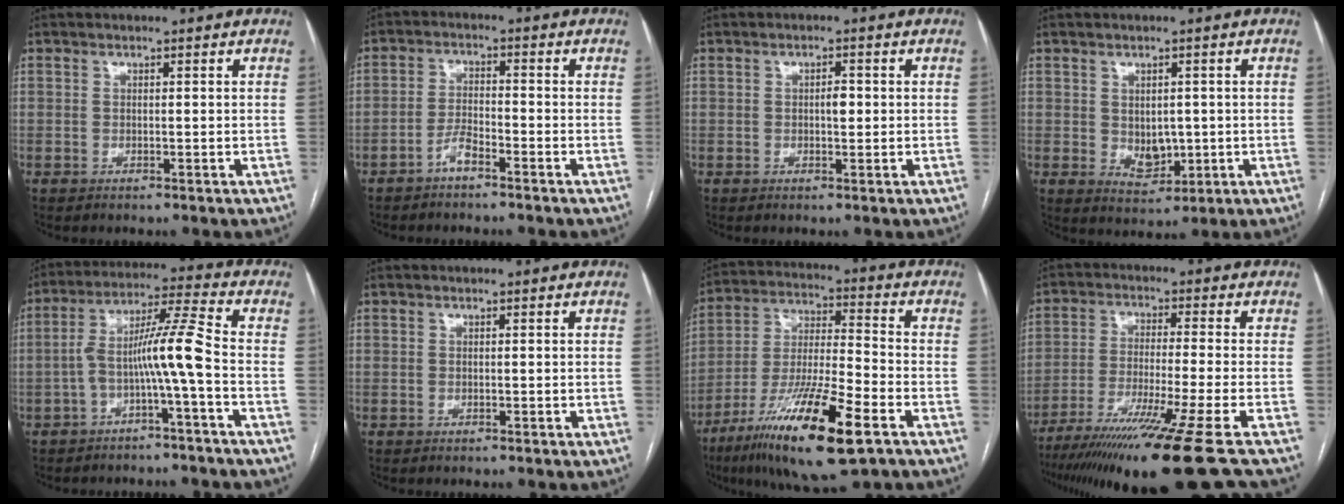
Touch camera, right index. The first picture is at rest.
{"total": 3.1, "force": [-2.3, 0.6, 1.9], "torque": [-0.040, 0.006, -0.045]}
{"total": 1.8, "force": [0.0, 0.8, 1.6], "torque": [-0.026, 0.003, 0.002]}
{"total": 4.6, "force": [0.0, 3.2, 3.4], "torque": [-0.052, -0.004, 0.016]}
{"total": 8.9, "force": [-2.6, -0.7, 8.4], "torque": [-0.150, 0.030, -0.045]}
{"total": 0.0}
{"total": 19.1, "force": [-10.2, 2.1, 16.1], "torque": [-0.305, -0.039, -0.178]}
{"total": 18.5, "force": [-13.9, -2.7, 12.0], "torque": [-0.178, -0.057, -0.227]}